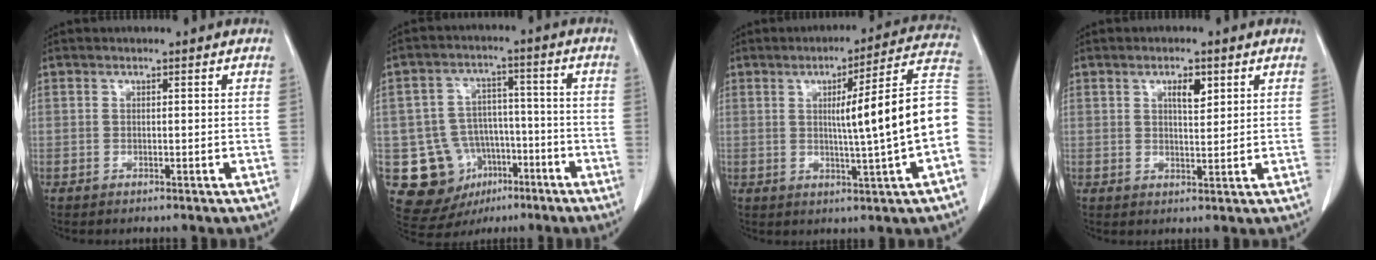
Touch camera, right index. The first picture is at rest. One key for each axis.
{"total": 12.1, "fx": -4.9, "fy": 10.3, "fz": 4.1, "tx": -0.070, "ty": 0.040, "tz": -0.063}
{"total": 15.2, "fx": -0.7, "fy": -0.9, "fz": 15.1, "tx": -0.193, "ty": 0.020, "tz": -0.015}
{"total": 3.3, "fx": 1.6, "fy": 1.1, "fz": 2.7, "tx": -0.043, "ty": -0.001, "tz": 0.026}